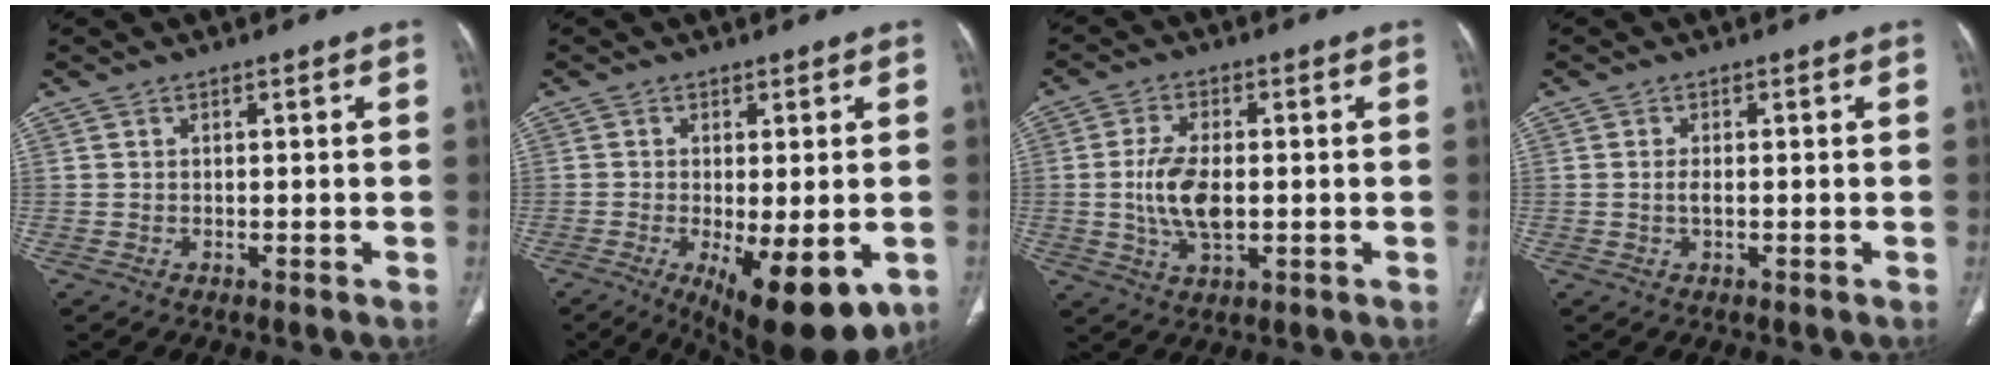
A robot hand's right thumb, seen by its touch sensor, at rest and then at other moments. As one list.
[{"total": 13.8, "force": [-4.9, 5.2, 11.8], "torque": [-0.157, -0.018, -0.058]}, {"total": 8.6, "force": [-0.5, 4.3, 7.4], "torque": [-0.150, -0.002, -0.007]}, {"total": 1.3, "force": [-0.1, 0.5, 1.2], "torque": [-0.025, -0.001, -0.003]}]